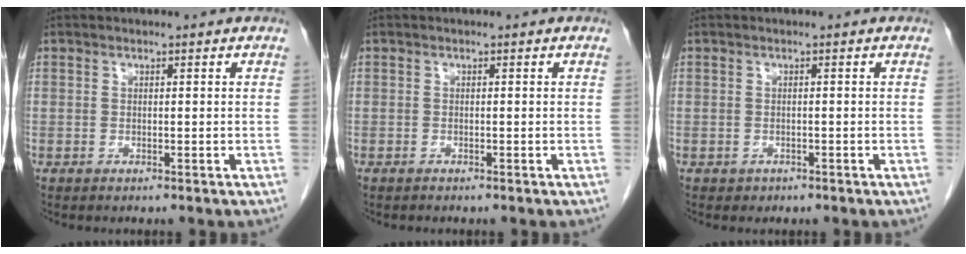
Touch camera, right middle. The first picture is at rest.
{"total": 0.0}
{"total": 0.9, "force": [-0.5, 0.7, 0.1], "torque": [-0.007, 0.003, -0.003]}